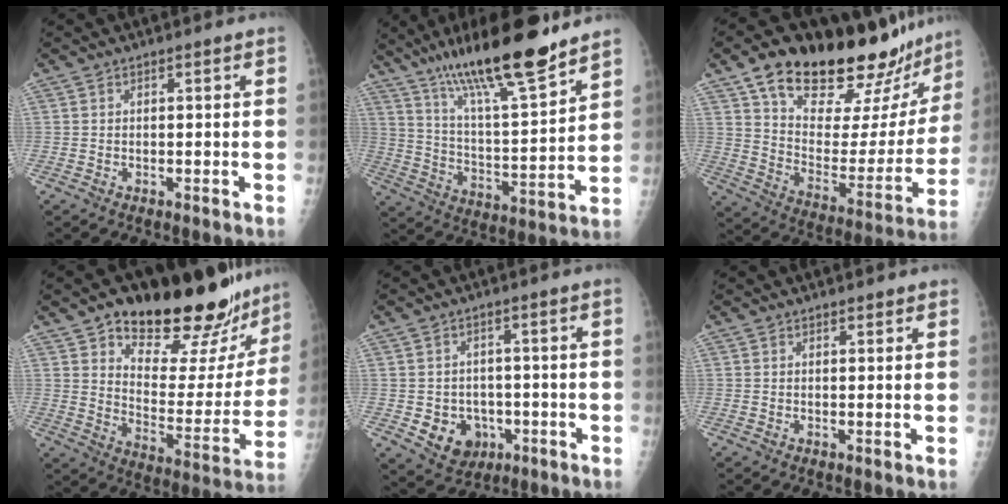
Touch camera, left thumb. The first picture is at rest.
{"total": 20.7, "force": [15.4, 3.2, 13.4], "torque": [-0.210, -0.075, 0.266]}
{"total": 29.5, "force": [22.0, 10.1, 16.9], "torque": [-0.224, -0.079, 0.325]}
{"total": 25.5, "force": [19.8, 9.5, 12.9], "torque": [-0.135, -0.107, 0.277]}
{"total": 7.4, "force": [-1.7, 6.4, 3.2], "torque": [-0.023, 0.007, -0.013]}
{"total": 1.3, "force": [1.1, 0.6, 0.3], "torque": [0.004, -0.005, 0.013]}